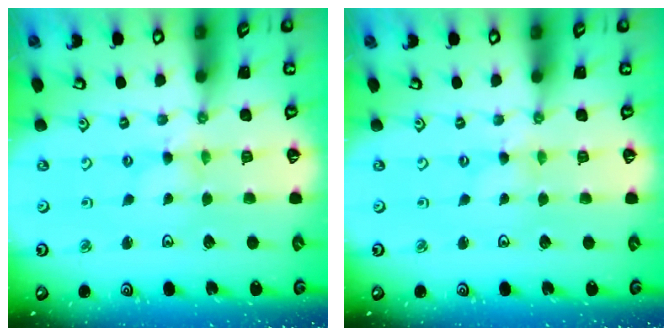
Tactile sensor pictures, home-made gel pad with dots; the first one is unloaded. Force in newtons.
{"total": 0.0}